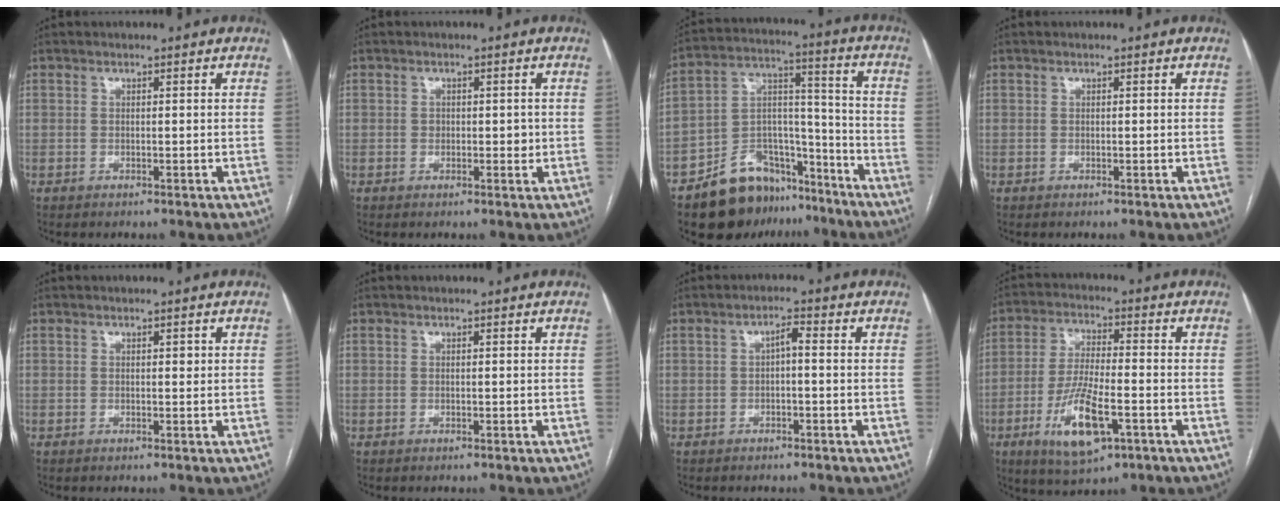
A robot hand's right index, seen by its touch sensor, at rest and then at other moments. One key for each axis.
{"total": 1.8, "fx": 0.0, "fy": 1.3, "fz": 1.2, "tx": -0.015, "ty": 0.002, "tz": 0.003}
{"total": 15.2, "fx": -11.4, "fy": 8.1, "fz": 5.8, "tx": -0.088, "ty": 0.051, "tz": -0.186}
{"total": 0.0}
{"total": 0.7, "fx": 0.2, "fy": 0.4, "fz": 0.6, "tx": -0.009, "ty": 0.000, "tz": 0.002}
{"total": 0.0}
{"total": 2.2, "fx": -0.2, "fy": 0.6, "fz": 2.1, "tx": -0.037, "ty": 0.009, "tz": -0.004}
{"total": 11.4, "fx": -4.6, "fy": 3.1, "fz": 10.0, "tx": -0.201, "ty": -0.015, "tz": -0.078}